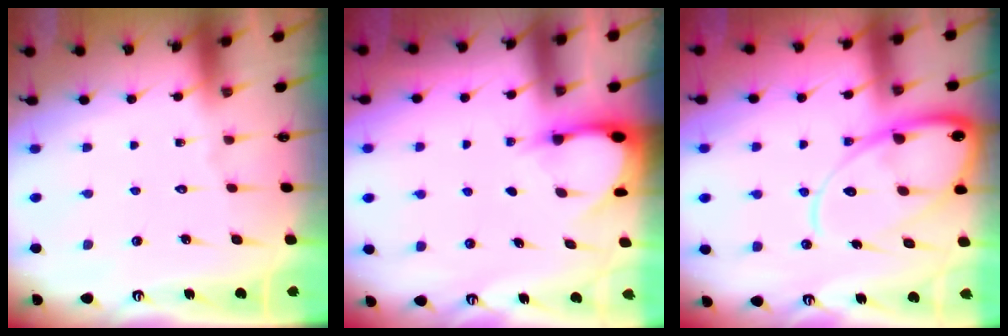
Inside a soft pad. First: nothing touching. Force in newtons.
{"total": 3.1, "press": 3.1, "slide": 0.3}
{"total": 15.2, "press": 15.2, "slide": 1.5}